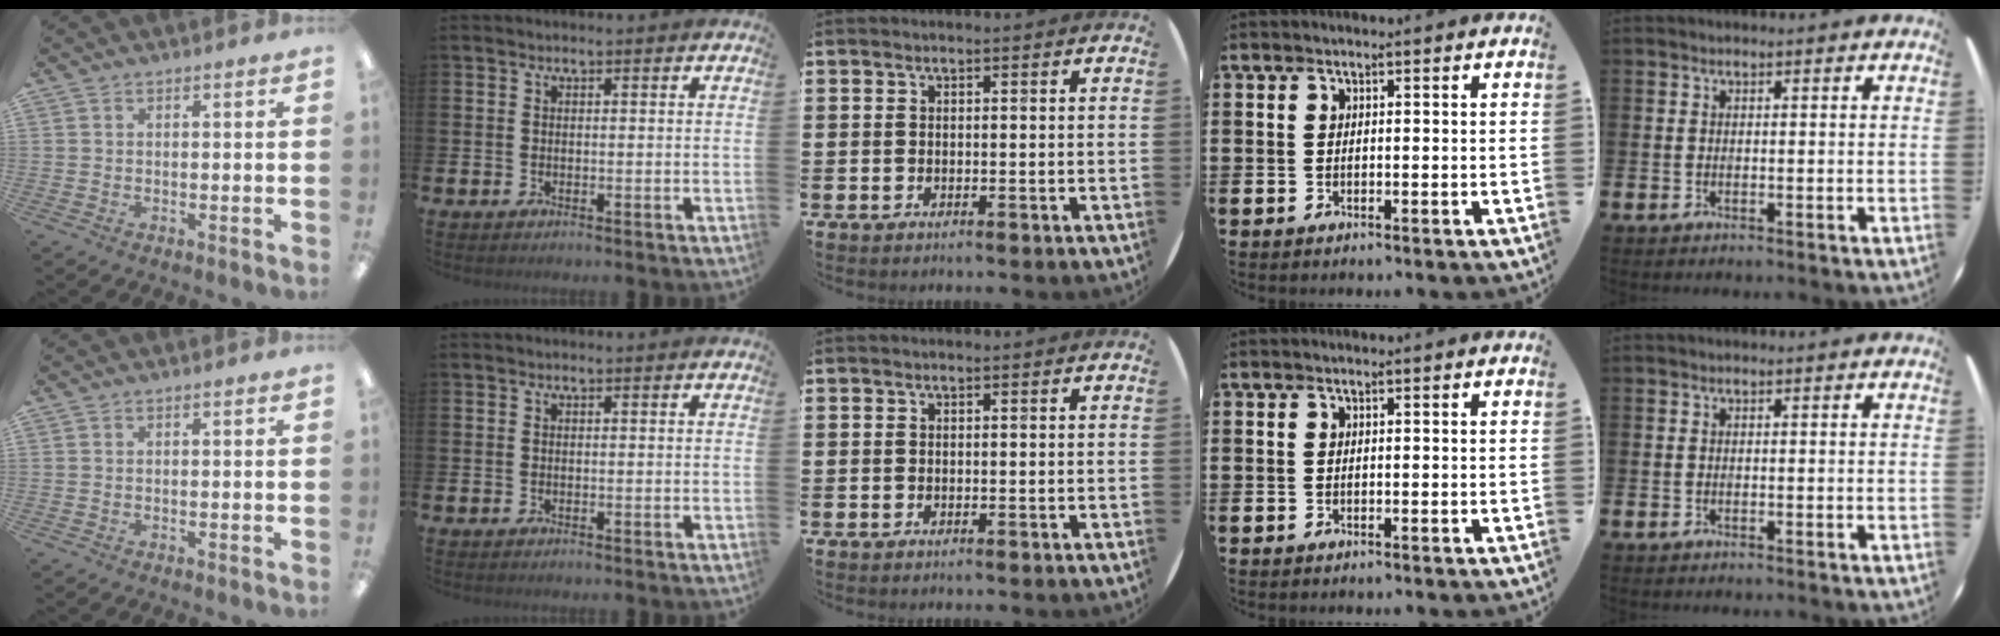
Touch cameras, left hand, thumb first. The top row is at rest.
{}